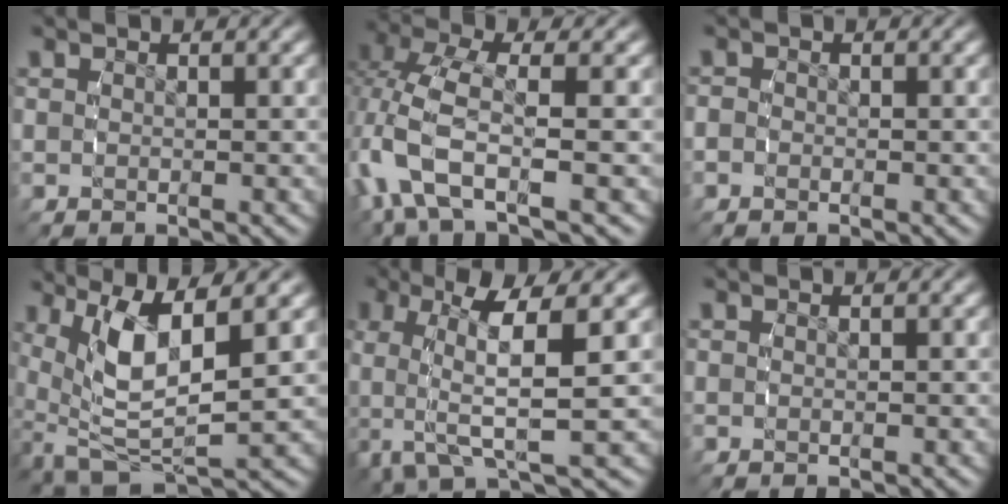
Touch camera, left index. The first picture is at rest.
{"total": 5.2, "force": [-1.1, 2.2, 4.6], "torque": [-0.148, -0.023, -0.008]}
{"total": 1.3, "force": [-0.8, 1.1, 0.1], "torque": [-0.010, -0.001, -0.020]}
{"total": 6.9, "force": [-1.3, 3.7, 5.7], "torque": [-0.127, -0.037, 0.000]}
{"total": 6.7, "force": [0.2, 2.3, 6.3], "torque": [-0.129, -0.011, 0.010]}
{"total": 0.0}